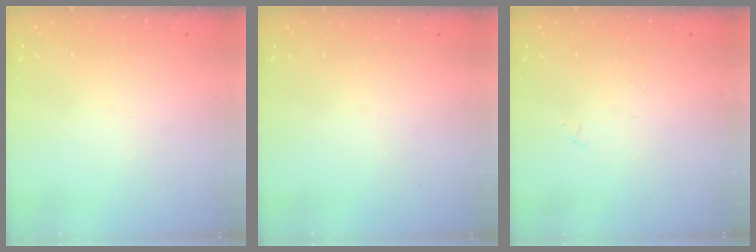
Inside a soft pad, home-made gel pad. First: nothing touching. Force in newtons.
{"total": 0.0}
{"total": 3.3, "press": 3.3, "slide": 0.5}